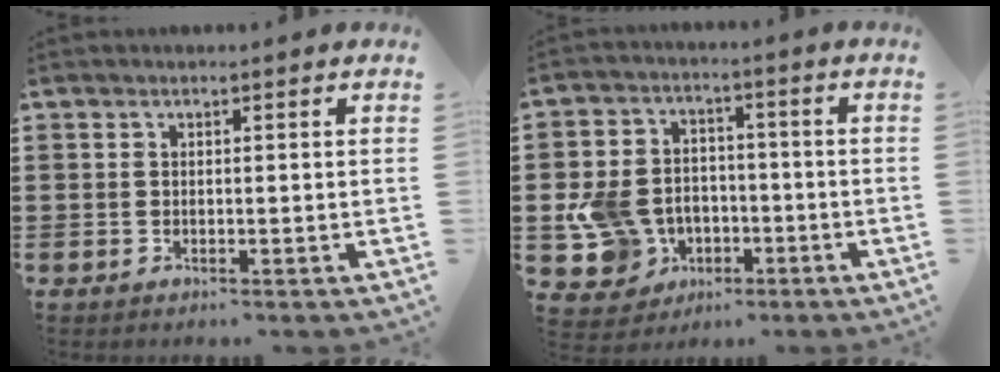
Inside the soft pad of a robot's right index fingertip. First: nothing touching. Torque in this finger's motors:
{"motor_torque": [0.97, -0.55, 0.27, 0.12]}